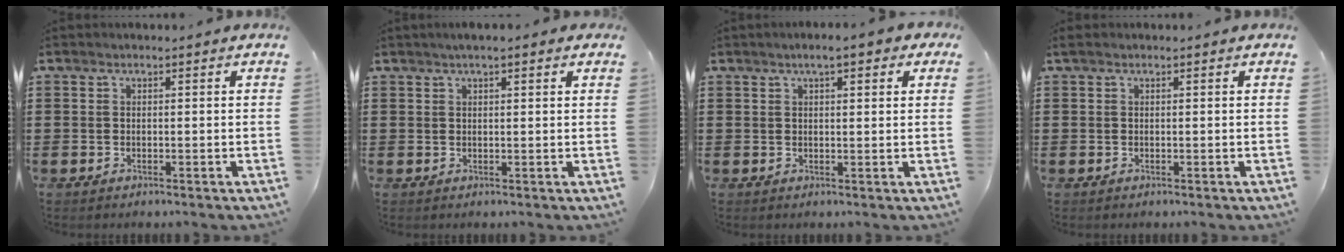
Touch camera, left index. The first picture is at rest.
{"total": 1.9, "force": [1.3, 0.3, 1.3], "torque": [-0.028, 0.005, 0.022]}
{"total": 3.5, "force": [2.0, 0.7, 2.8], "torque": [-0.050, 0.003, 0.031]}
{"total": 0.0}